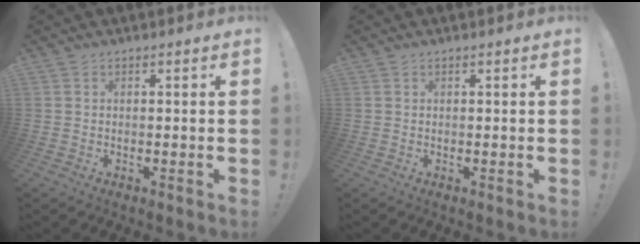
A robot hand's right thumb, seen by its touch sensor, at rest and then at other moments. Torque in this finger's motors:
{"motor_torque": [-0.25, 0.06, -0.08, 0.10, 0.04]}